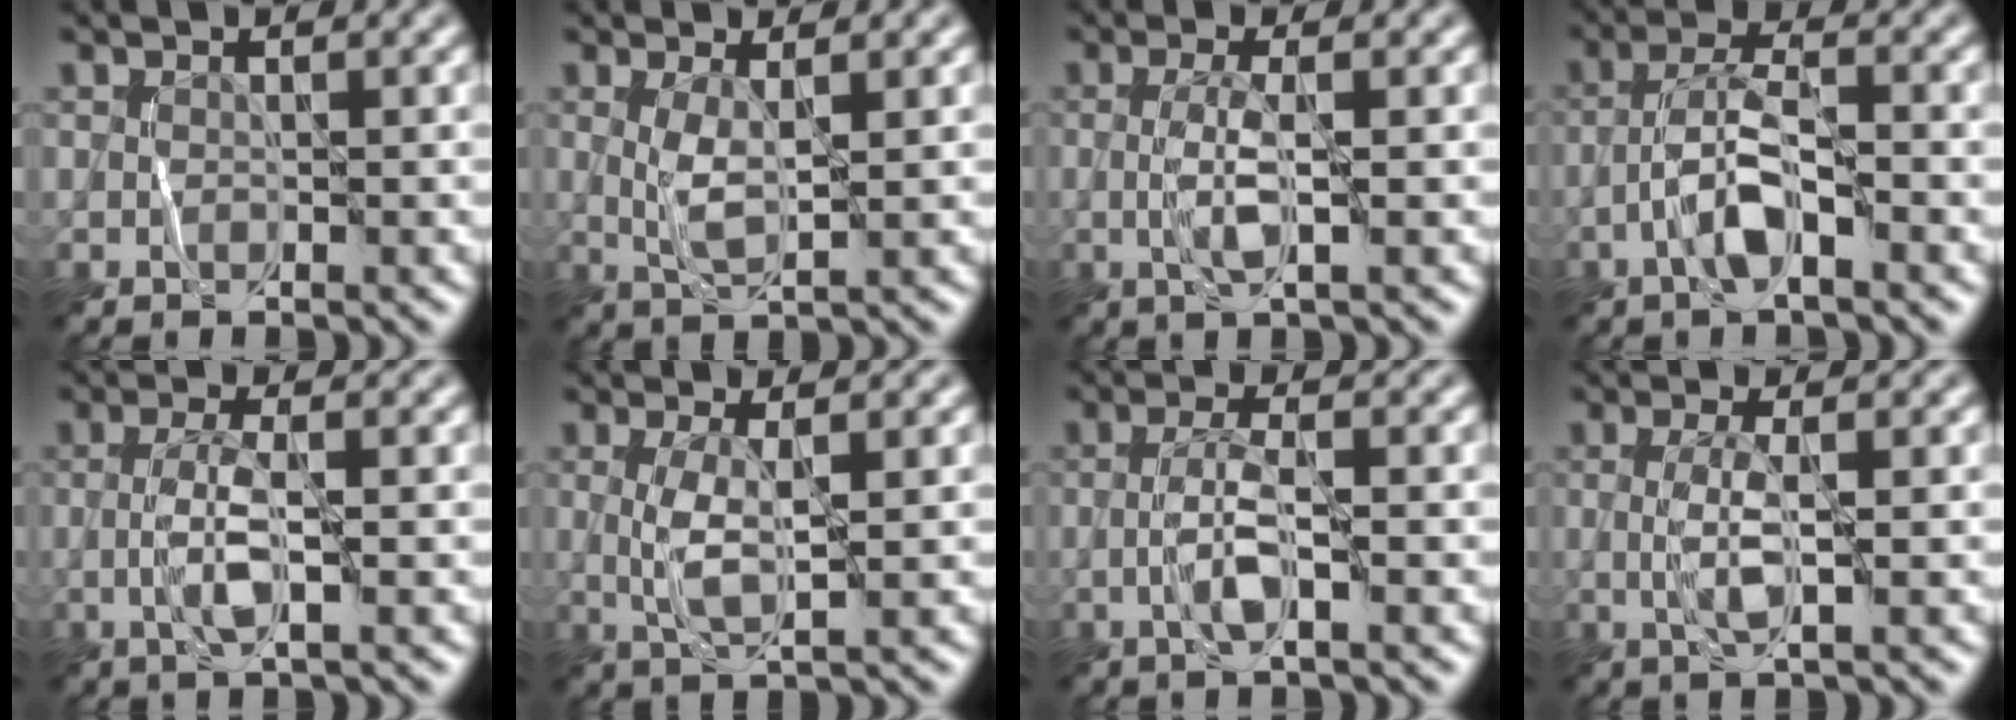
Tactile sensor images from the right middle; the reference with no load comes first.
{"total": 2.2, "force": [0.5, 0.5, 2.1], "torque": [-0.051, 0.003, 0.011]}
{"total": 2.6, "force": [-0.3, 0.4, 2.5], "torque": [-0.057, 0.005, -0.007]}
{"total": 4.0, "force": [-1.8, 0.8, 3.5], "torque": [-0.071, 0.017, -0.043]}
{"total": 2.9, "force": [-0.6, 0.5, 2.8], "torque": [-0.062, 0.010, -0.016]}
{"total": 2.8, "force": [0.2, 0.6, 2.7], "torque": [-0.062, 0.006, 0.006]}
{"total": 2.8, "force": [-0.8, 0.4, 2.6], "torque": [-0.055, 0.014, -0.022]}
{"total": 2.6, "force": [-0.1, 0.4, 2.6], "torque": [-0.058, 0.002, -0.002]}